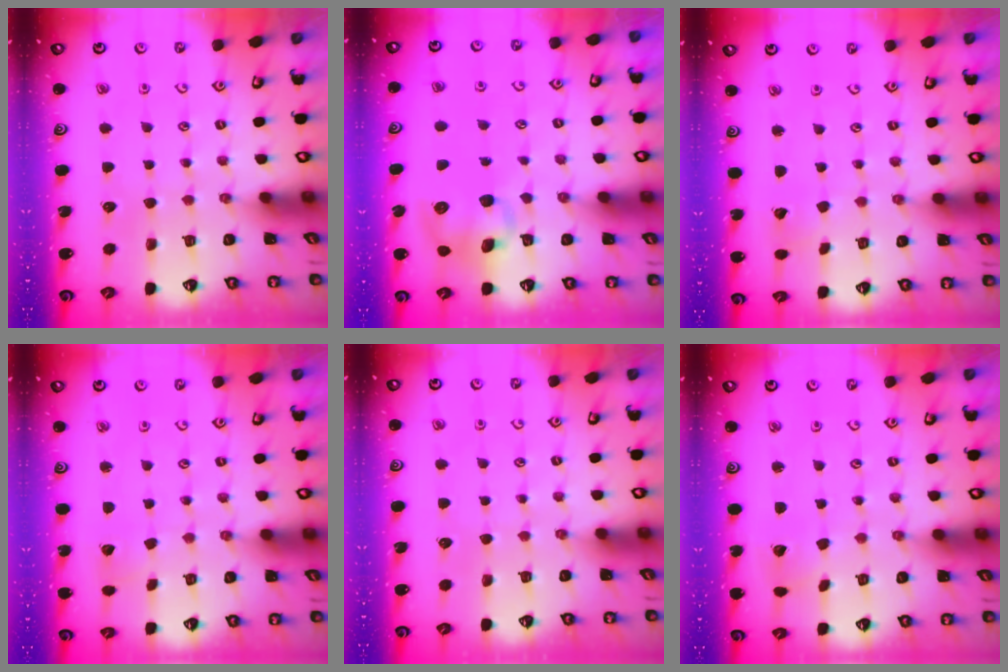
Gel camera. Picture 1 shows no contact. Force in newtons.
{"total": 10.3, "press": 10.2, "slide": 1.1}
{"total": 1.4, "press": 1.4, "slide": 0.1}
{"total": 2.6, "press": 2.6, "slide": 0.3}
{"total": 0.0}
{"total": 2.2, "press": 2.2, "slide": 0.1}